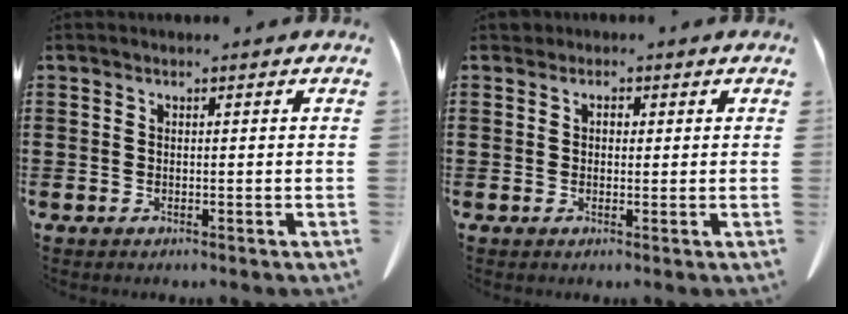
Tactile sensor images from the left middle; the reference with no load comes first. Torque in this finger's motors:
{"motor_torque": [-0.01, 0.05, 0.01, 0.01]}